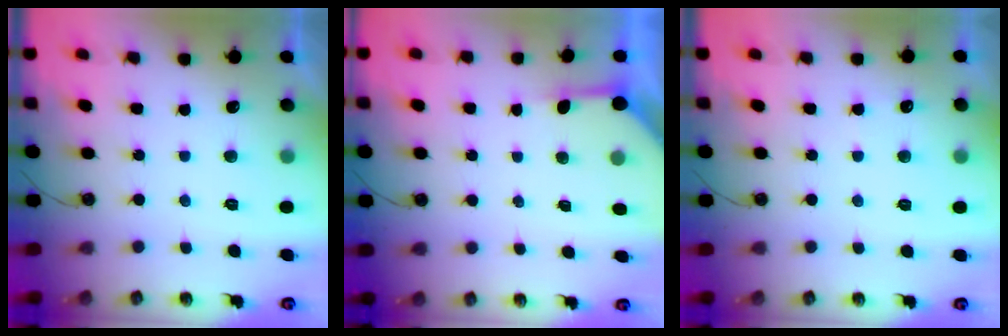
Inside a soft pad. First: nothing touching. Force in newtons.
{"total": 3.7, "press": 3.7, "slide": 0.4}
{"total": 4.3, "press": 4.2, "slide": 0.6}